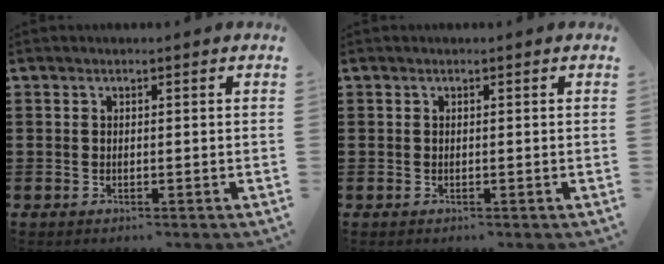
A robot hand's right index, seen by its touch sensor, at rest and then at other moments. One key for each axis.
{"total": 0.0}